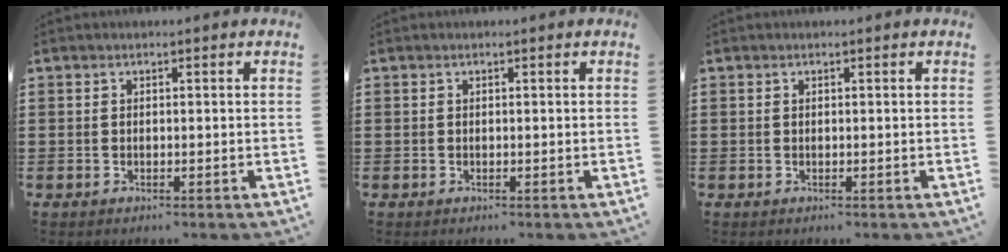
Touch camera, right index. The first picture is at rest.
{"total": 0.0}
{"total": 0.0}